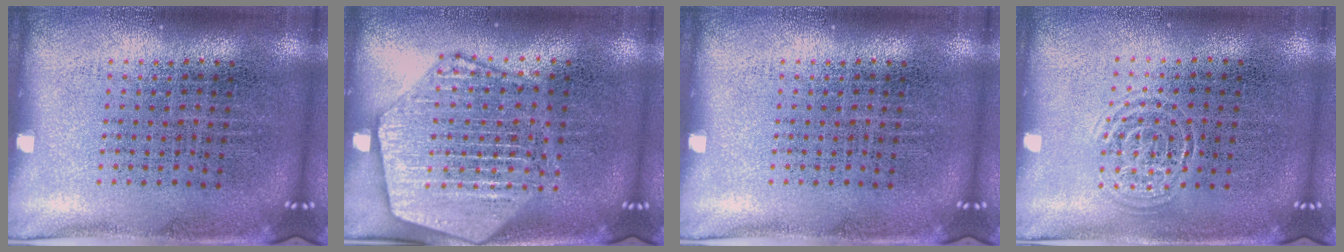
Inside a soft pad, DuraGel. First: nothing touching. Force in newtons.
{"total": 3.8, "press": 3.7, "slide": 0.5}
{"total": 0.0}
{"total": 1.6, "press": 1.5, "slide": 0.2}